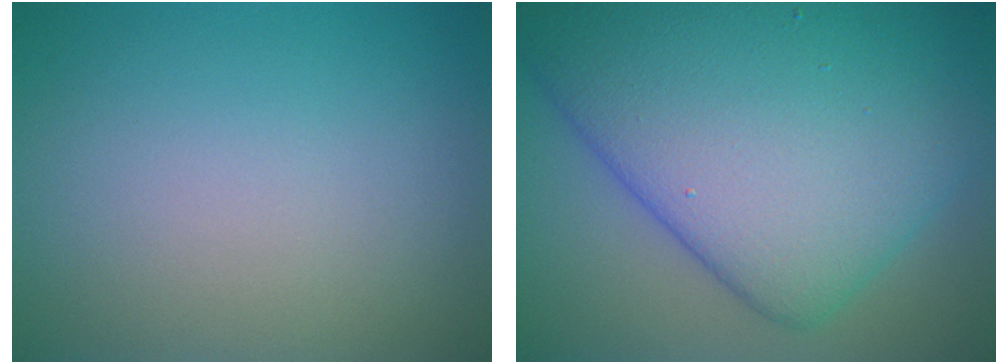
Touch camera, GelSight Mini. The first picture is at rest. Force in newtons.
{"total": 14.2, "press": 14.2, "slide": 0.4}